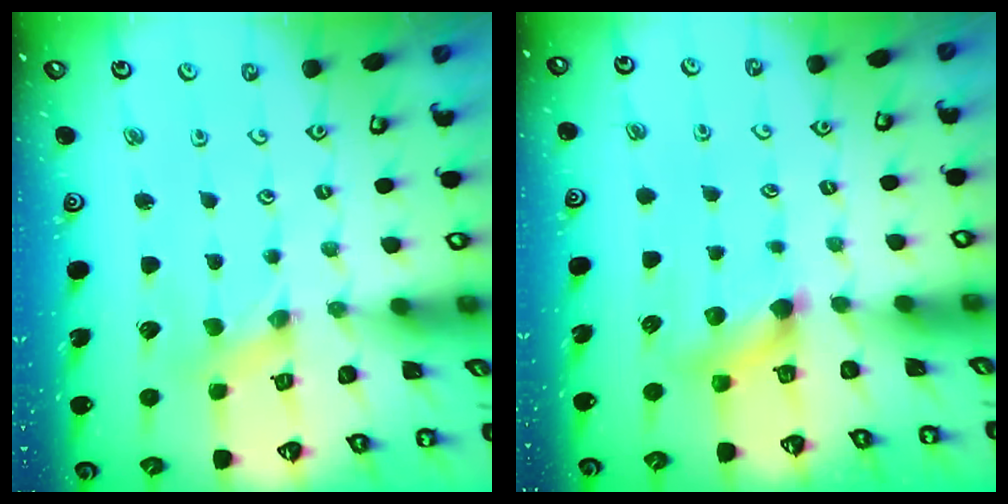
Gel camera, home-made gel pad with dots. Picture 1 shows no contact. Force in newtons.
{"total": 5.5, "press": 5.5, "slide": 0.6}